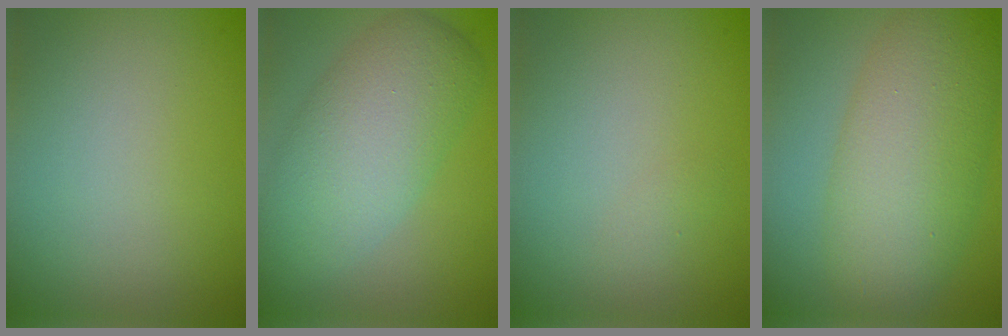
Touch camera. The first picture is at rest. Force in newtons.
{"total": 7.4, "press": 7.4, "slide": 0.6}
{"total": 0.5, "press": 0.5, "slide": 0.0}
{"total": 8.4, "press": 8.4, "slide": 0.0}